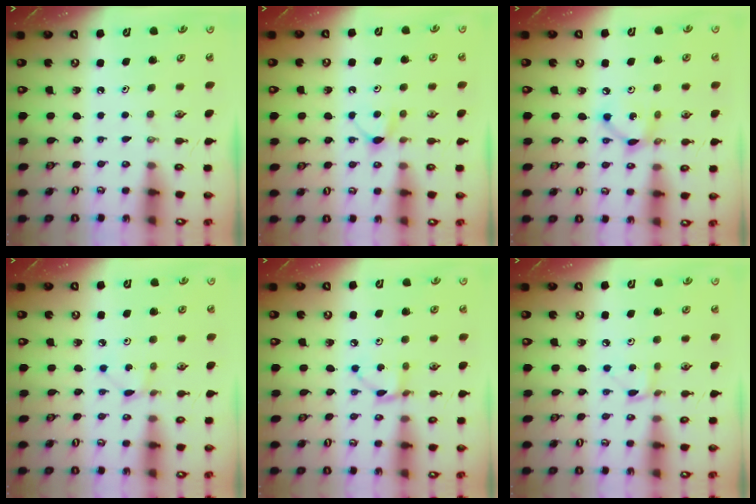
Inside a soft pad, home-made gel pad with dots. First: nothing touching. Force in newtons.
{"total": 4.5, "press": 4.5, "slide": 0.5}
{"total": 6.0, "press": 6.0, "slide": 0.2}
{"total": 1.3, "press": 1.3, "slide": 0.1}
{"total": 3.8, "press": 3.8, "slide": 0.2}
{"total": 2.9, "press": 2.9, "slide": 0.4}